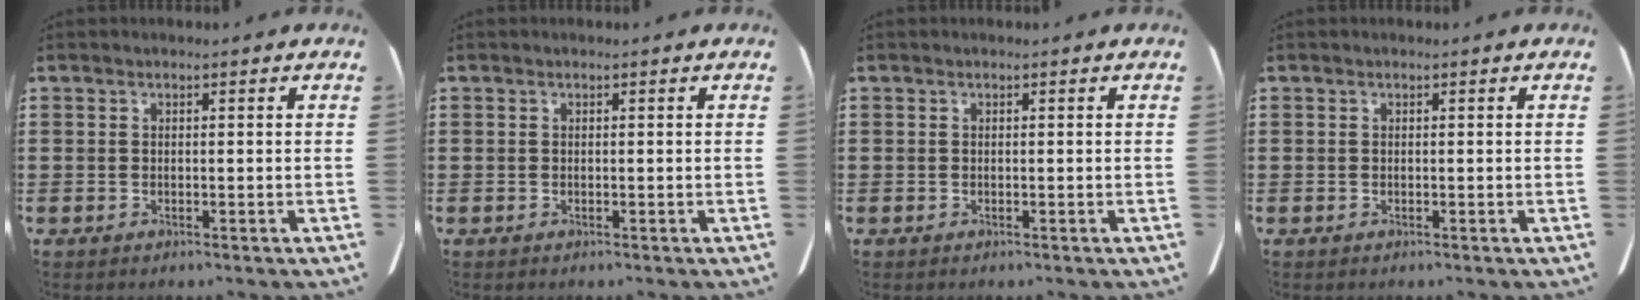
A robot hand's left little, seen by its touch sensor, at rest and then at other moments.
{"total": 0.0}
{"total": 0.0}
{"total": 0.0}